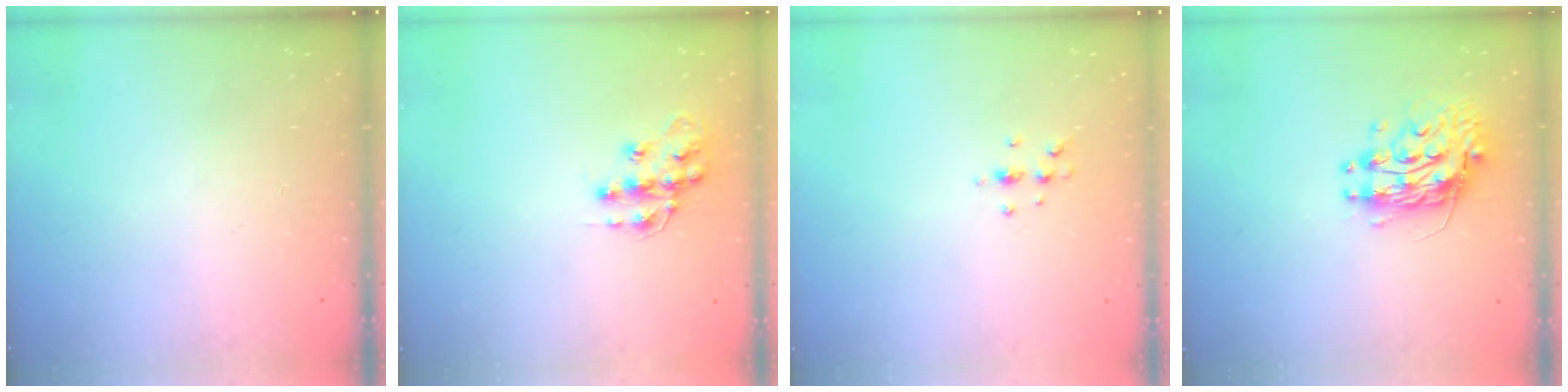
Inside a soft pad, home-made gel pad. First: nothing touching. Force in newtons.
{"total": 11.6, "press": 11.5, "slide": 0.8}
{"total": 3.8, "press": 3.8, "slide": 0.7}
{"total": 10.8, "press": 10.7, "slide": 0.9}